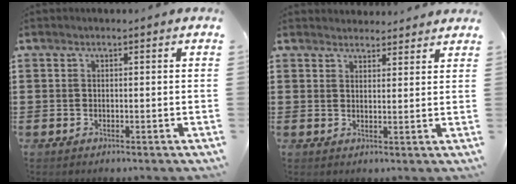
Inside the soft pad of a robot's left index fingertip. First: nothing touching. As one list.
[{"total": 2.6, "force": [2.5, 0.5, -0.2], "torque": [-0.004, -0.005, 0.049]}]